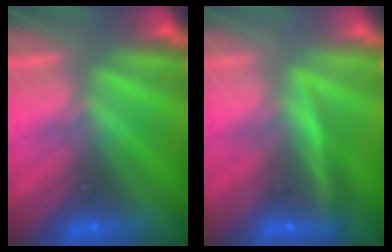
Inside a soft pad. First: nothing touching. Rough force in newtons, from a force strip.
{"total": 2.9}